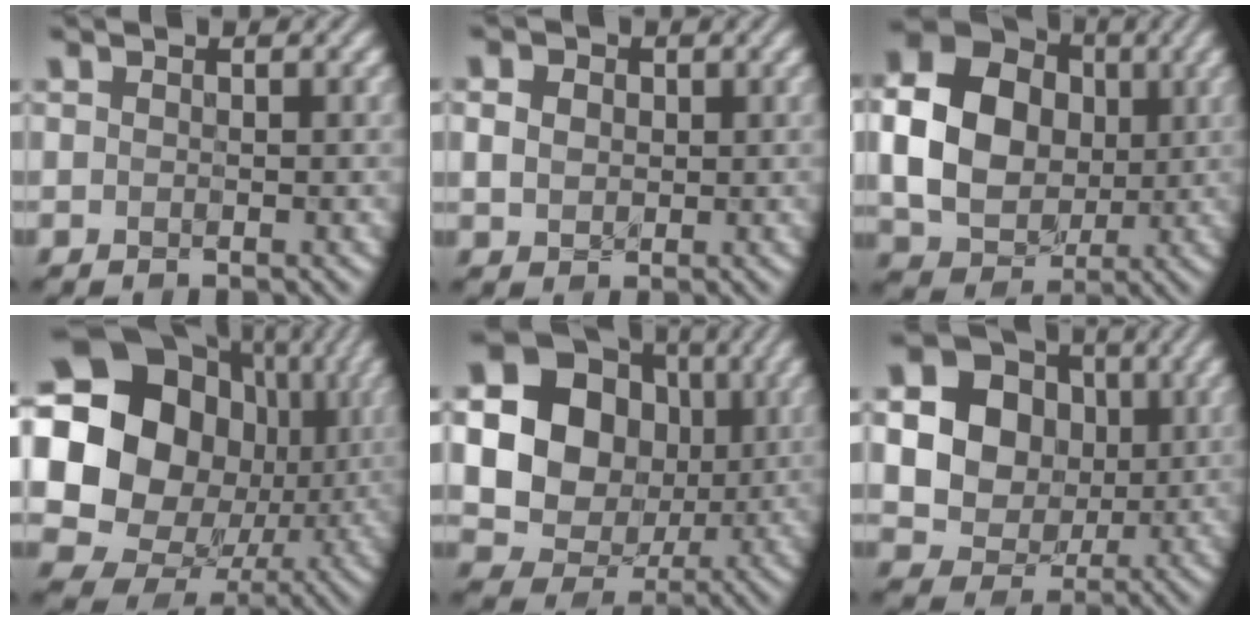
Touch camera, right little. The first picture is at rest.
{"total": 2.5, "force": [0.7, 2.1, 1.2], "torque": [-0.038, 0.009, 0.007]}
{"total": 13.3, "force": [1.1, 11.3, 7.0], "torque": [-0.170, 0.022, 0.017]}
{"total": 20.7, "force": [2.0, 18.0, 10.1], "torque": [-0.204, 0.005, 0.024]}
{"total": 19.5, "force": [2.9, 17.4, 8.2], "torque": [-0.189, 0.026, 0.021]}
{"total": 15.4, "force": [2.9, 13.6, 6.4], "torque": [-0.164, 0.020, 0.040]}